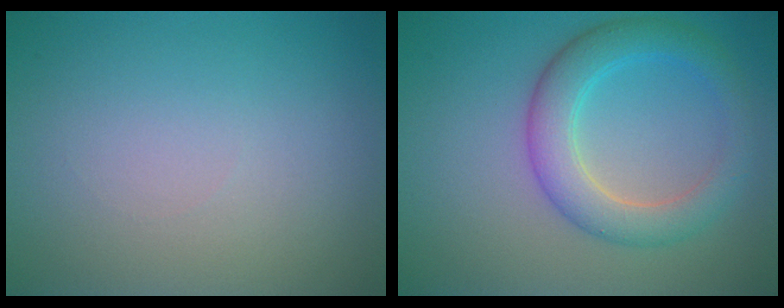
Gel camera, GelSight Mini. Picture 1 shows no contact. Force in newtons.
{"total": 4.7, "press": 4.7, "slide": 0.1}